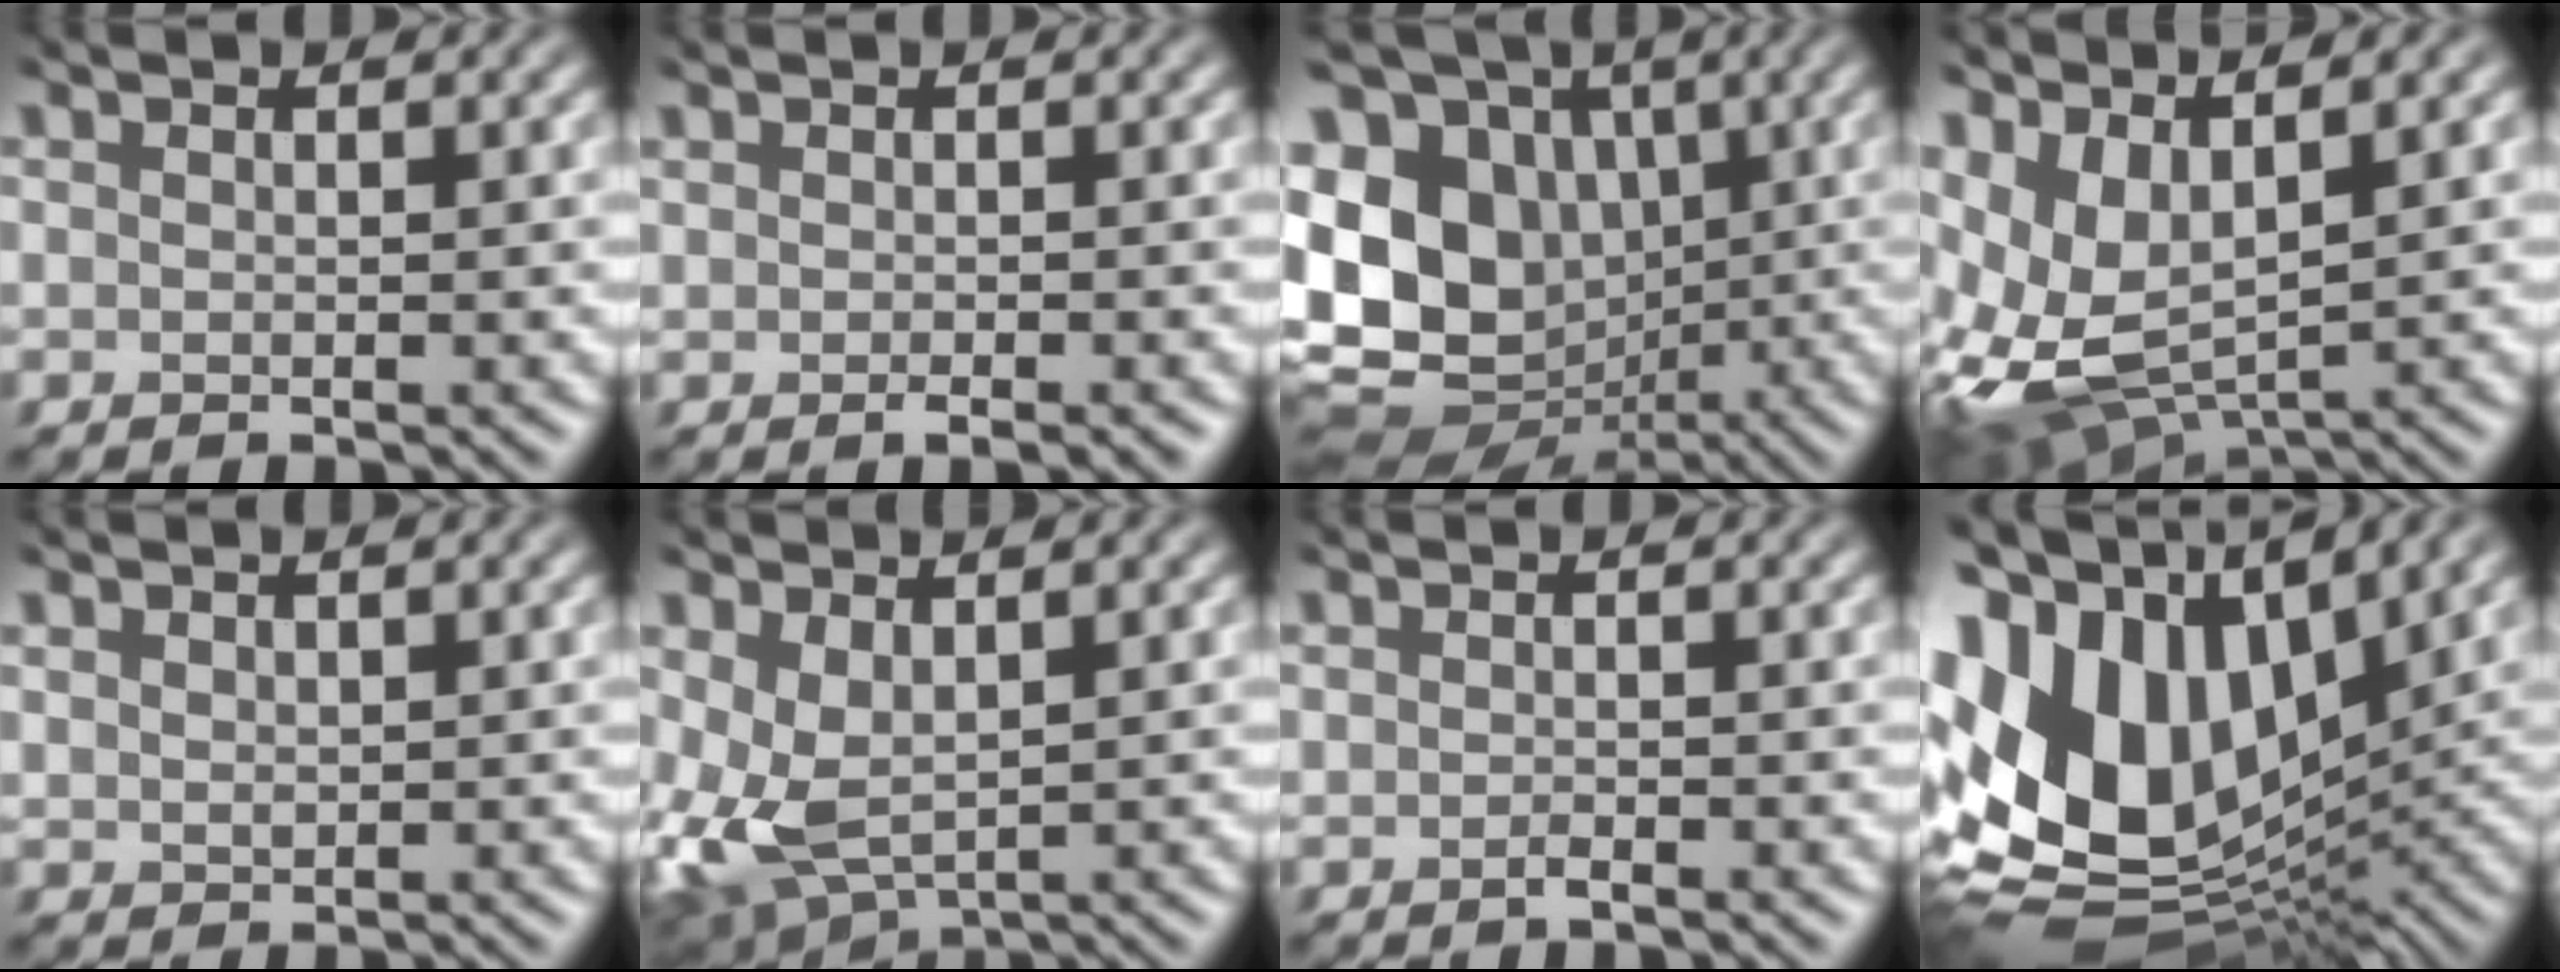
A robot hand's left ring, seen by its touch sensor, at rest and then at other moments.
{"total": 0.9, "force": [-0.1, 0.2, 0.9], "torque": [-0.015, -0.005, 0.000]}
{"total": 11.6, "force": [-1.0, 9.4, 6.7], "torque": [-0.152, 0.000, -0.025]}
{"total": 8.1, "force": [0.5, 4.4, 6.9], "torque": [-0.160, -0.010, 0.017]}
{"total": 1.1, "force": [0.7, 0.6, 0.6], "torque": [-0.018, 0.000, 0.018]}
{"total": 4.7, "force": [0.4, 2.7, 3.8], "torque": [-0.100, -0.010, 0.015]}
{"total": 0.8, "force": [-0.4, 0.2, 0.6], "torque": [-0.014, -0.005, -0.004]}
{"total": 15.6, "force": [1.6, 10.3, 11.6], "torque": [-0.257, 0.008, 0.029]}